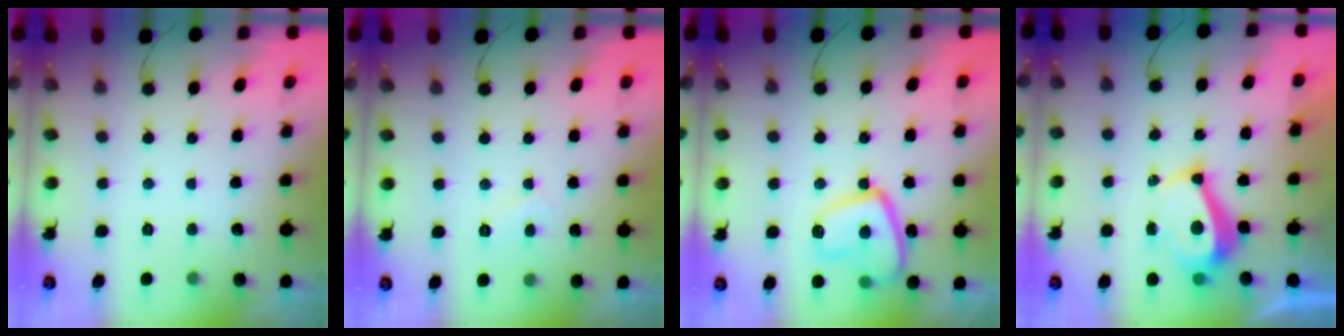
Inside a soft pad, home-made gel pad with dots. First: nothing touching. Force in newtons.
{"total": 3.0, "press": 2.9, "slide": 0.3}
{"total": 15.2, "press": 15.1, "slide": 1.4}
{"total": 6.2, "press": 6.2, "slide": 0.7}